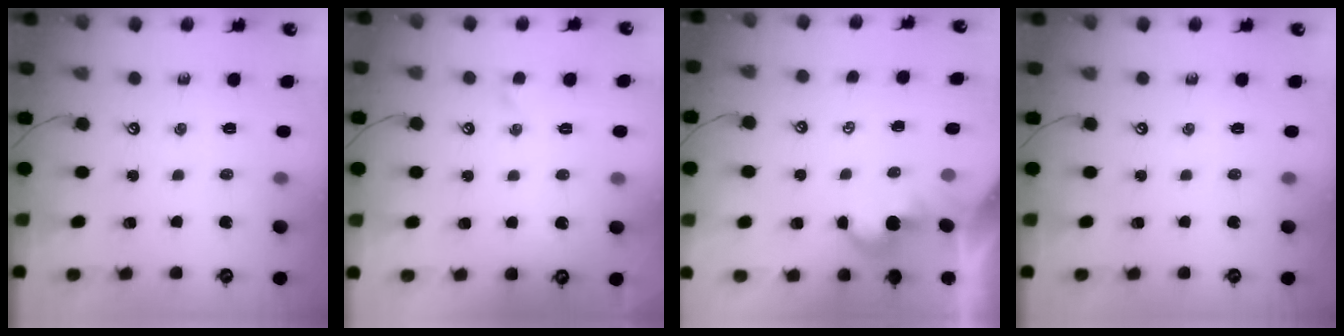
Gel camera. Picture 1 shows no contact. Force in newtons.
{"total": 0.8, "press": 0.7, "slide": 0.5}
{"total": 2.9, "press": 2.9, "slide": 0.2}
{"total": 0.0}